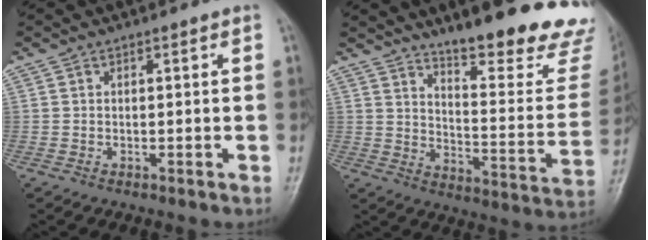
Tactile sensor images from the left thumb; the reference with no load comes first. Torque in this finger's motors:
{"motor_torque": [1.50, 1.13, 1.41, -1.36, 0.07]}